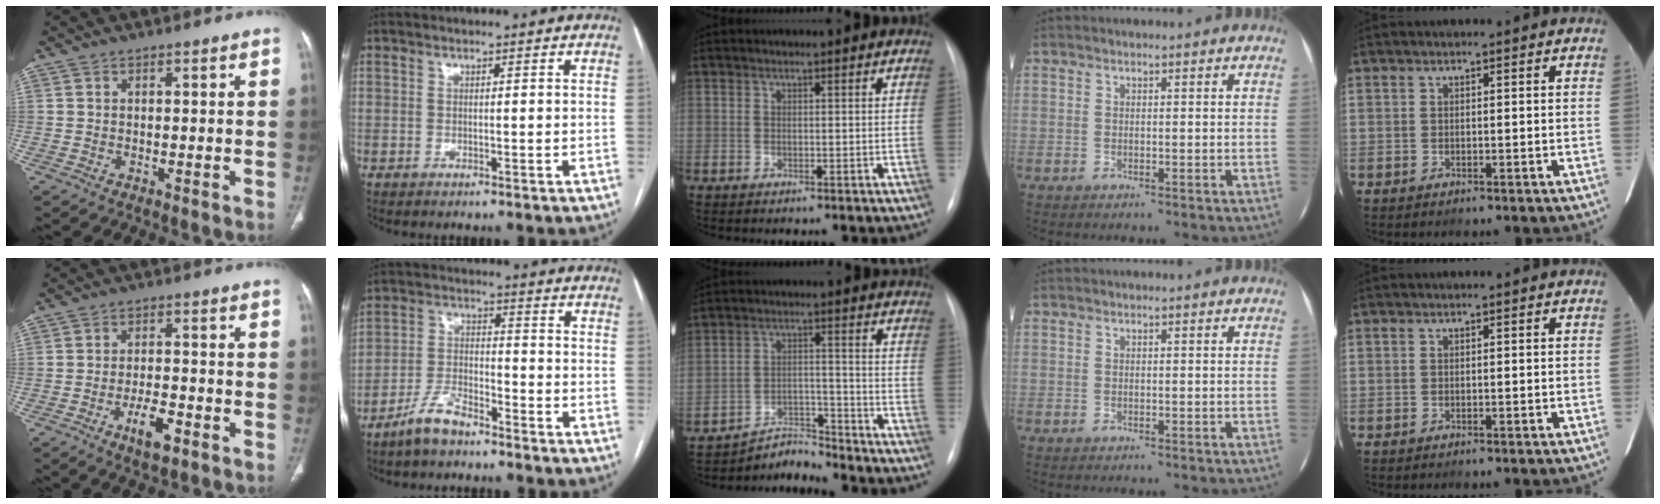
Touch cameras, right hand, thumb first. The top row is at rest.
{"thumb": {"total": 5.8, "force": [-3.0, 2.1, 4.5], "torque": [-0.076, 0.011, -0.046]}, "index": {"total": 6.4, "force": [-5.1, 2.2, 3.1], "torque": [-0.070, 0.002, -0.098]}, "middle": {"total": 5.1, "force": [-5.0, 0.1, -1.2], "torque": [0.019, 0.014, -0.079]}}